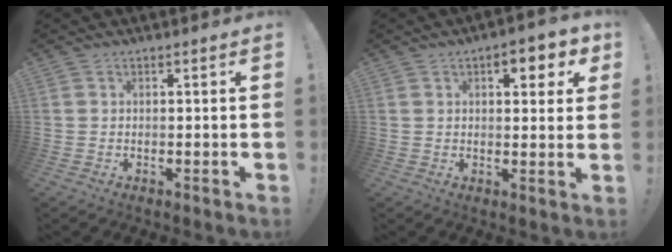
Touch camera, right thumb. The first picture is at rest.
{"total": 6.7, "force": [3.2, 3.1, 5.0], "torque": [-0.046, -0.014, 0.047]}